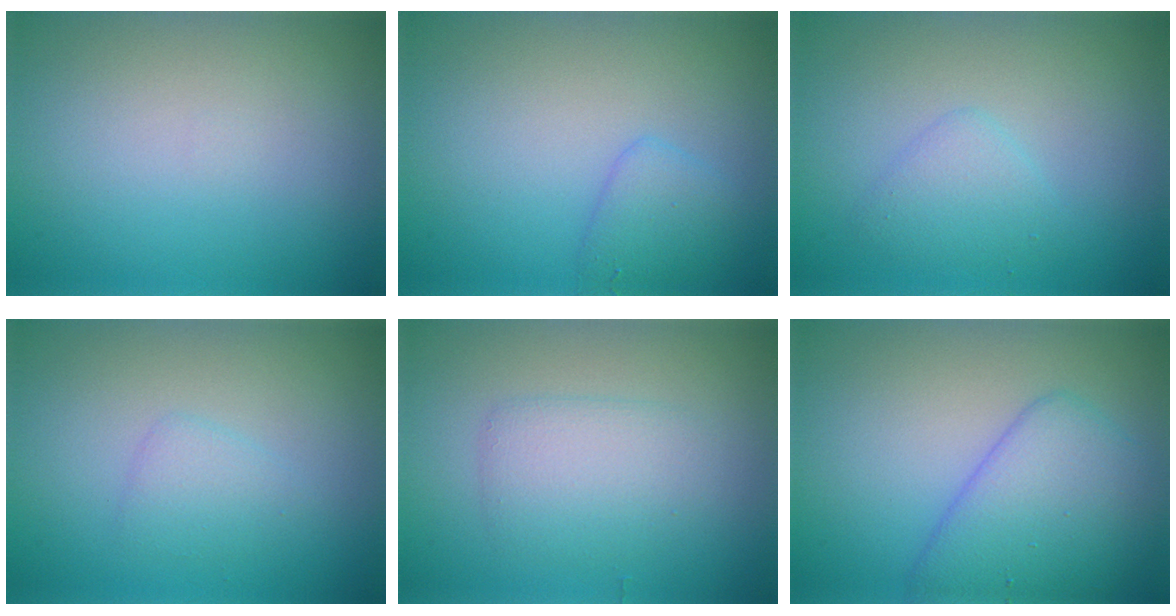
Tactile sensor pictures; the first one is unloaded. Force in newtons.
{"total": 1.8, "press": 1.8, "slide": 0.2}
{"total": 1.8, "press": 1.8, "slide": 0.1}
{"total": 1.6, "press": 1.6, "slide": 0.0}
{"total": 2.9, "press": 2.9, "slide": 0.2}
{"total": 5.4, "press": 5.4, "slide": 0.2}